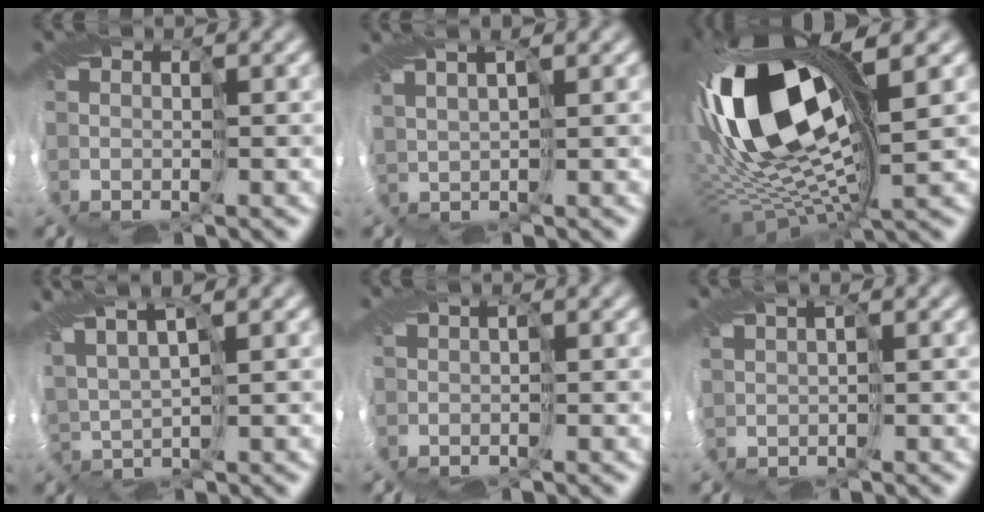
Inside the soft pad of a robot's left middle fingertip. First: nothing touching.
{"total": 3.6, "force": [2.3, 1.5, 2.4], "torque": [-0.053, 0.017, 0.037]}
{"total": 18.2, "force": [2.1, 8.3, 16.1], "torque": [-0.310, -0.007, 0.046]}
{"total": 5.8, "force": [3.8, 1.8, 4.0], "torque": [-0.096, 0.020, 0.058]}
{"total": 1.1, "force": [0.1, 0.8, 0.7], "torque": [-0.008, 0.010, 0.009]}
{"total": 1.8, "force": [0.9, 1.0, 1.2], "torque": [-0.030, 0.012, 0.022]}